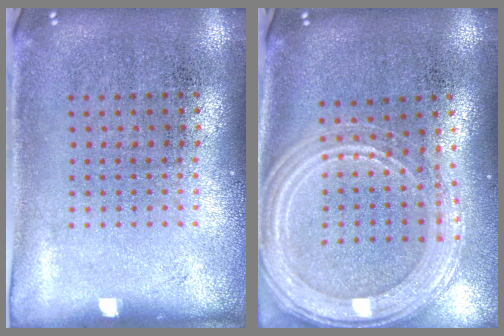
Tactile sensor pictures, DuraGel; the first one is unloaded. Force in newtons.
{"total": 2.3, "press": 2.0, "slide": 1.1}